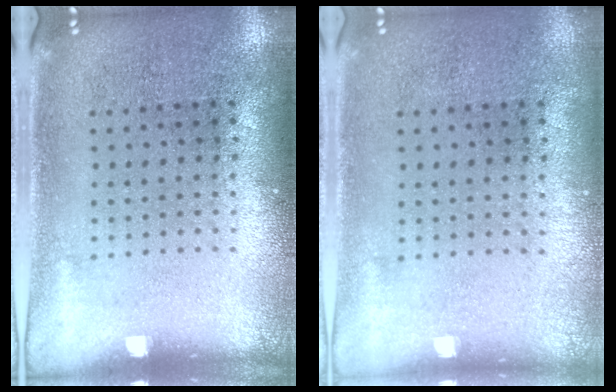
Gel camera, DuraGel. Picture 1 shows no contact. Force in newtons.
{"total": 0.0}